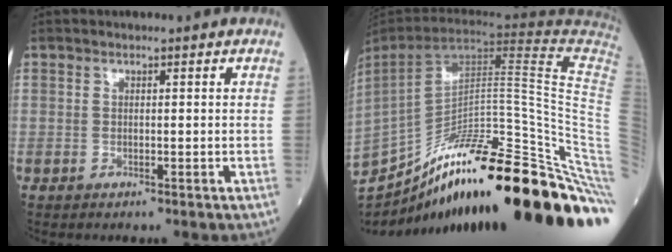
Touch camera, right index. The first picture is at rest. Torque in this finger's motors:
{"motor_torque": [-0.53, -1.61, 0.64, 0.18]}